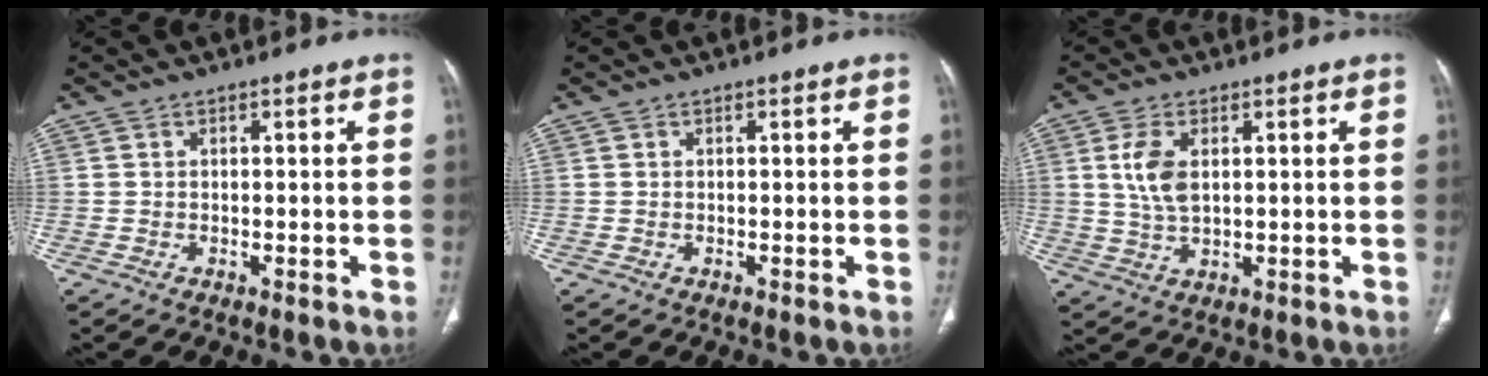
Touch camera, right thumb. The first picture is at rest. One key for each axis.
{"total": 0.0}
{"total": 6.5, "fx": 1.6, "fy": 3.4, "fz": 5.3, "tx": -0.114, "ty": -0.004, "tz": 0.036}